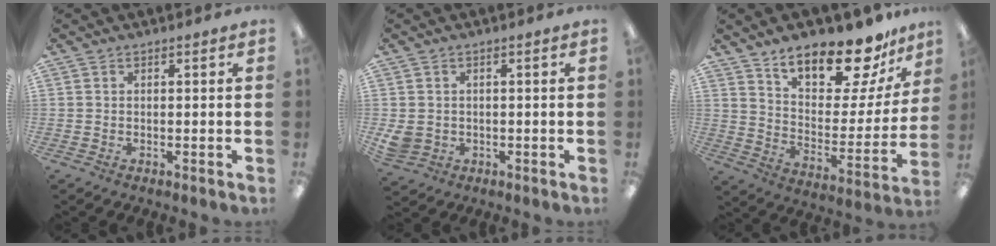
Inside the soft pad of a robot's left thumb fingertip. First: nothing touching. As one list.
[{"total": 3.4, "force": [-0.1, 3.2, 1.2], "torque": [-0.030, 0.003, 0.000]}, {"total": 19.2, "force": [15.7, 6.5, 9.0], "torque": [-0.139, -0.115, 0.267]}]